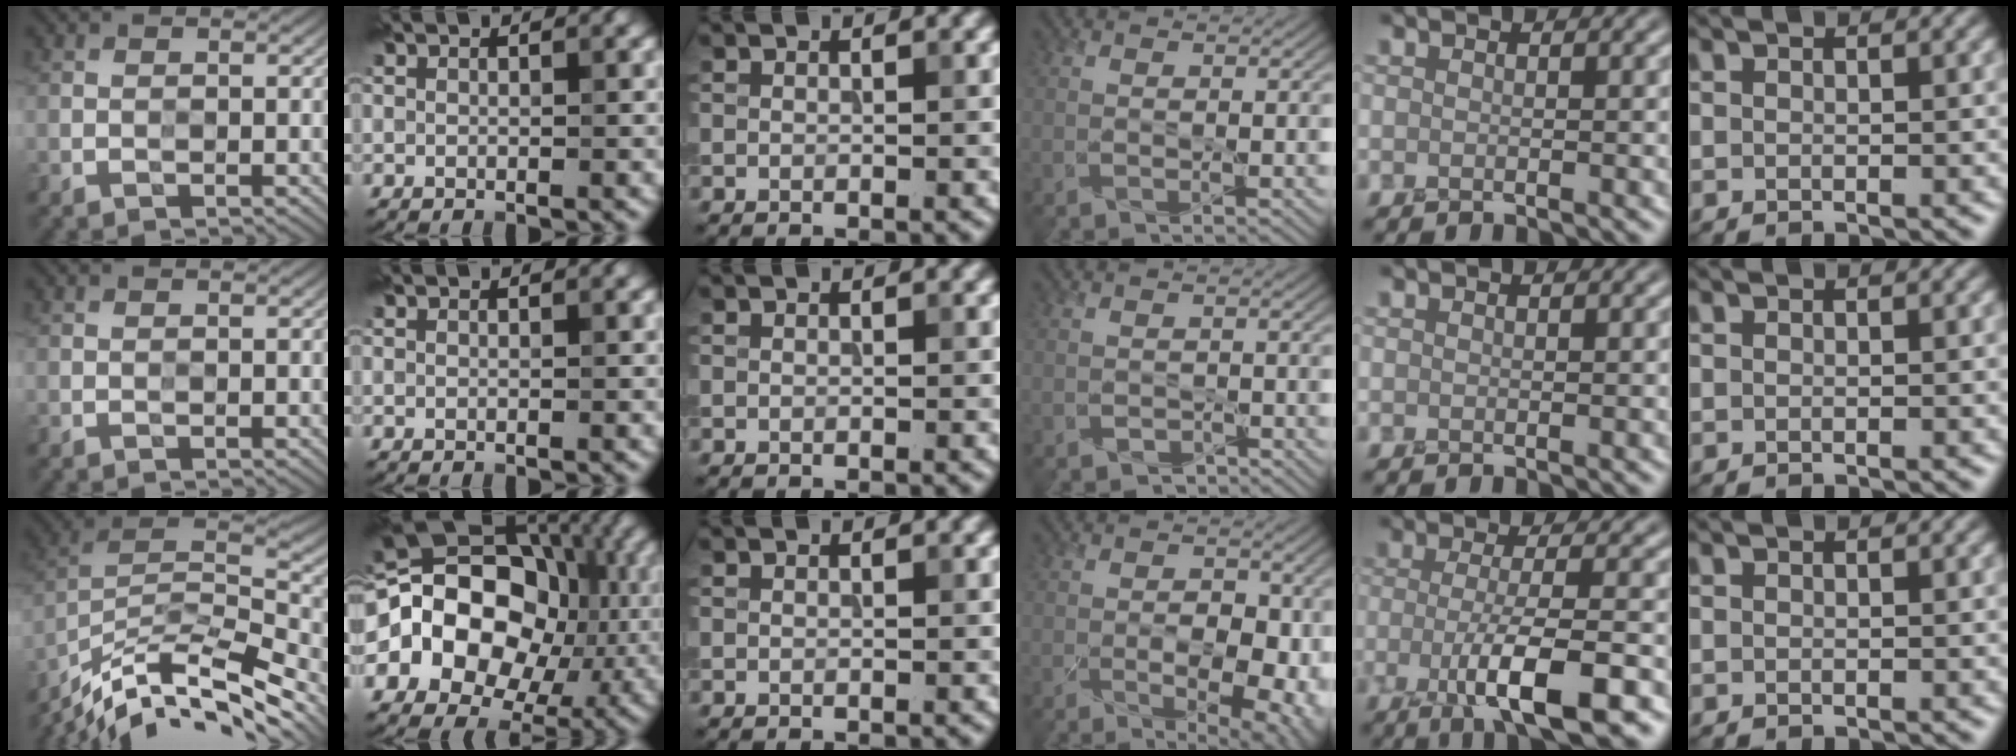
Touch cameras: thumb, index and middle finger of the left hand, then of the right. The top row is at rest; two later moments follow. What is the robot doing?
{"motion": "peel", "object": "sticker"}